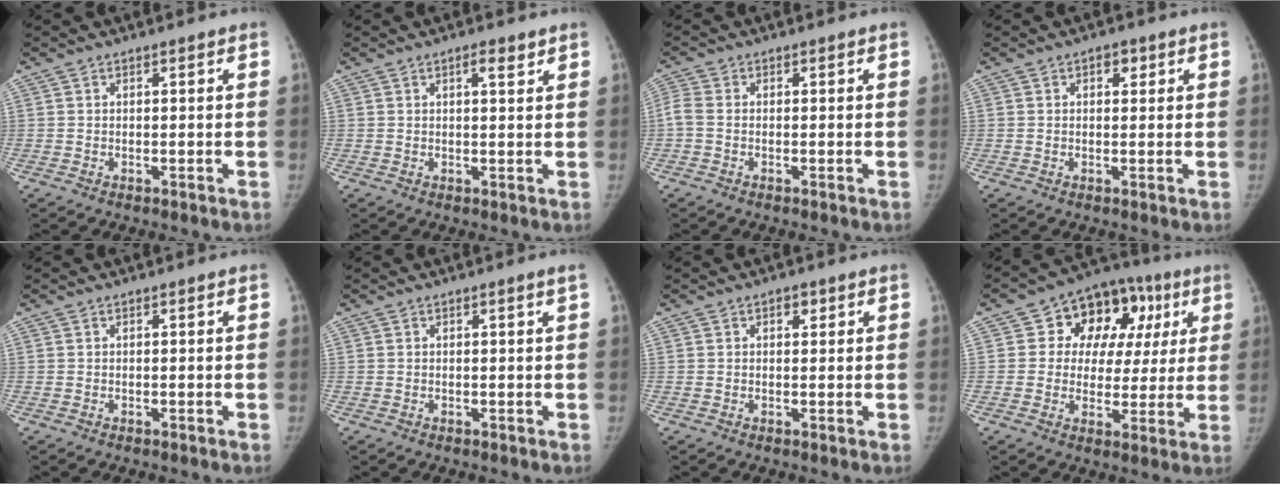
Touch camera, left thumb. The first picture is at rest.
{"total": 2.4, "force": [1.4, 0.7, 1.9], "torque": [-0.025, -0.006, 0.021]}
{"total": 2.5, "force": [-0.5, 1.5, 1.9], "torque": [-0.052, -0.002, -0.020]}
{"total": 2.1, "force": [0.9, 1.4, 1.3], "torque": [-0.003, 0.000, 0.008]}
{"total": 0.0}
{"total": 0.5, "force": [0.2, -0.2, 0.4], "torque": [-0.007, -0.002, 0.001]}
{"total": 1.7, "force": [0.8, 1.1, 1.0], "torque": [-0.003, -0.001, 0.008]}
{"total": 15.8, "force": [4.9, 11.6, 9.5], "torque": [-0.064, 0.019, 0.065]}